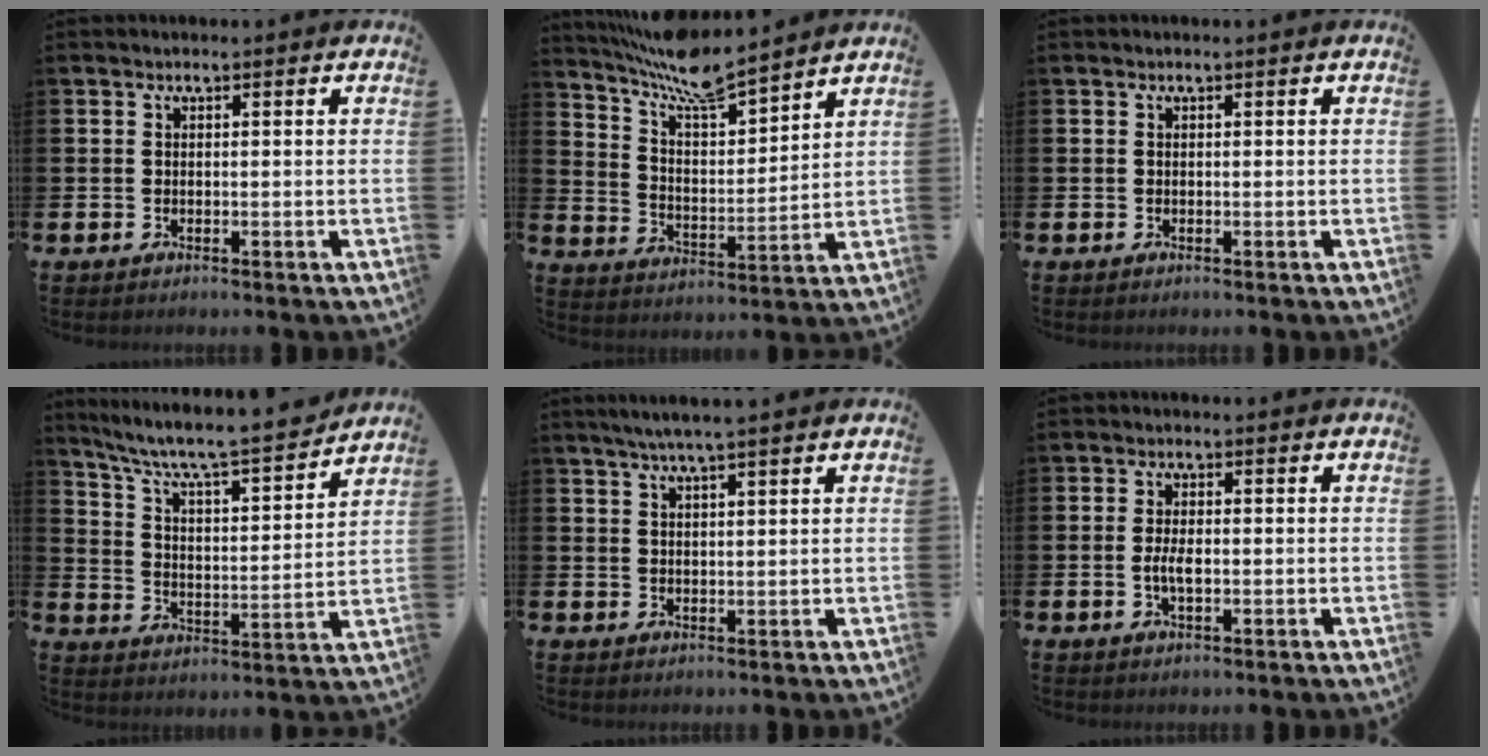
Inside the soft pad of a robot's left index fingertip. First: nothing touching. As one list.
[{"total": 8.7, "force": [8.2, 0.6, 3.0], "torque": [-0.089, -0.053, 0.145]}, {"total": 0.0}, {"total": 7.5, "force": [6.9, 0.8, 3.0], "torque": [-0.089, -0.053, 0.111]}, {"total": 3.5, "force": [3.0, -0.2, 1.8], "torque": [-0.034, -0.006, 0.053]}, {"total": 2.7, "force": [-0.3, 1.2, 2.4], "torque": [-0.036, -0.002, -0.009]}]